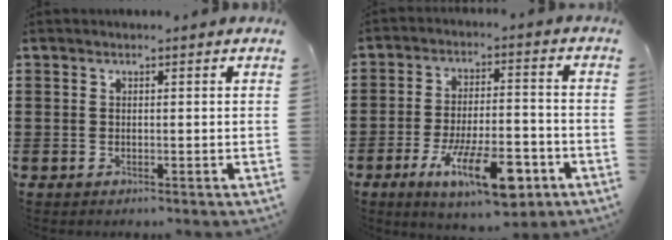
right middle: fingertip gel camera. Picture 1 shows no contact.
{"total": 12.4, "force": [-6.7, 4.0, 9.7], "torque": [-0.177, 0.010, -0.118]}